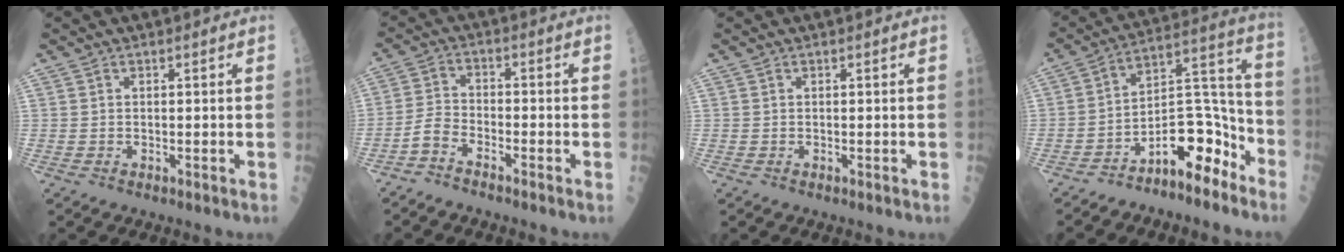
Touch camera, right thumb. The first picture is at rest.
{"total": 3.8, "force": [-2.9, 1.1, 2.2], "torque": [-0.054, 0.026, -0.063]}
{"total": 0.0}
{"total": 13.2, "force": [-8.4, 5.3, 8.7], "torque": [-0.114, 0.099, -0.136]}